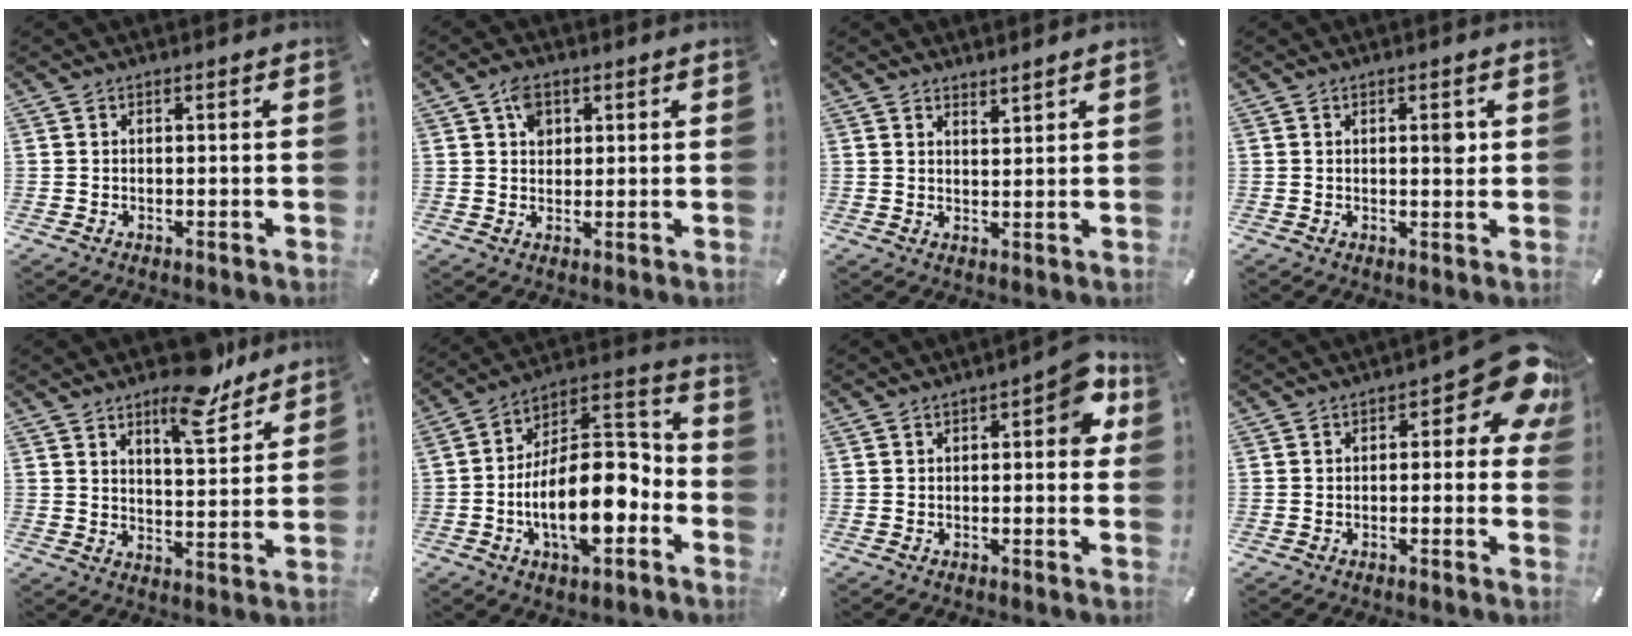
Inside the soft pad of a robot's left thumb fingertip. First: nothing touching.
{"total": 4.4, "force": [1.8, 3.4, 2.2], "torque": [-0.025, -0.002, 0.027]}
{"total": 2.3, "force": [2.3, 0.1, -0.1], "torque": [0.000, -0.012, 0.043]}
{"total": 2.9, "force": [0.8, 1.2, 2.6], "torque": [-0.028, -0.004, 0.005]}
{"total": 12.5, "force": [9.3, 4.9, 6.9], "torque": [-0.089, -0.062, 0.158]}
{"total": 18.9, "force": [-5.6, 9.4, 15.4], "torque": [-0.252, 0.005, -0.098]}
{"total": 6.9, "force": [1.3, 3.2, 5.9], "torque": [-0.062, -0.002, 0.013]}
{"total": 10.7, "force": [4.0, 4.5, 8.9], "torque": [-0.105, -0.031, 0.064]}